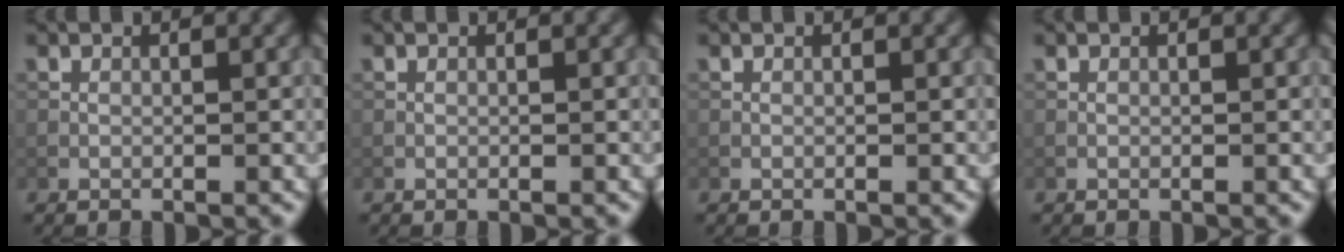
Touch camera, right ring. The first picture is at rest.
{"total": 0.0}
{"total": 0.0}
{"total": 0.0}